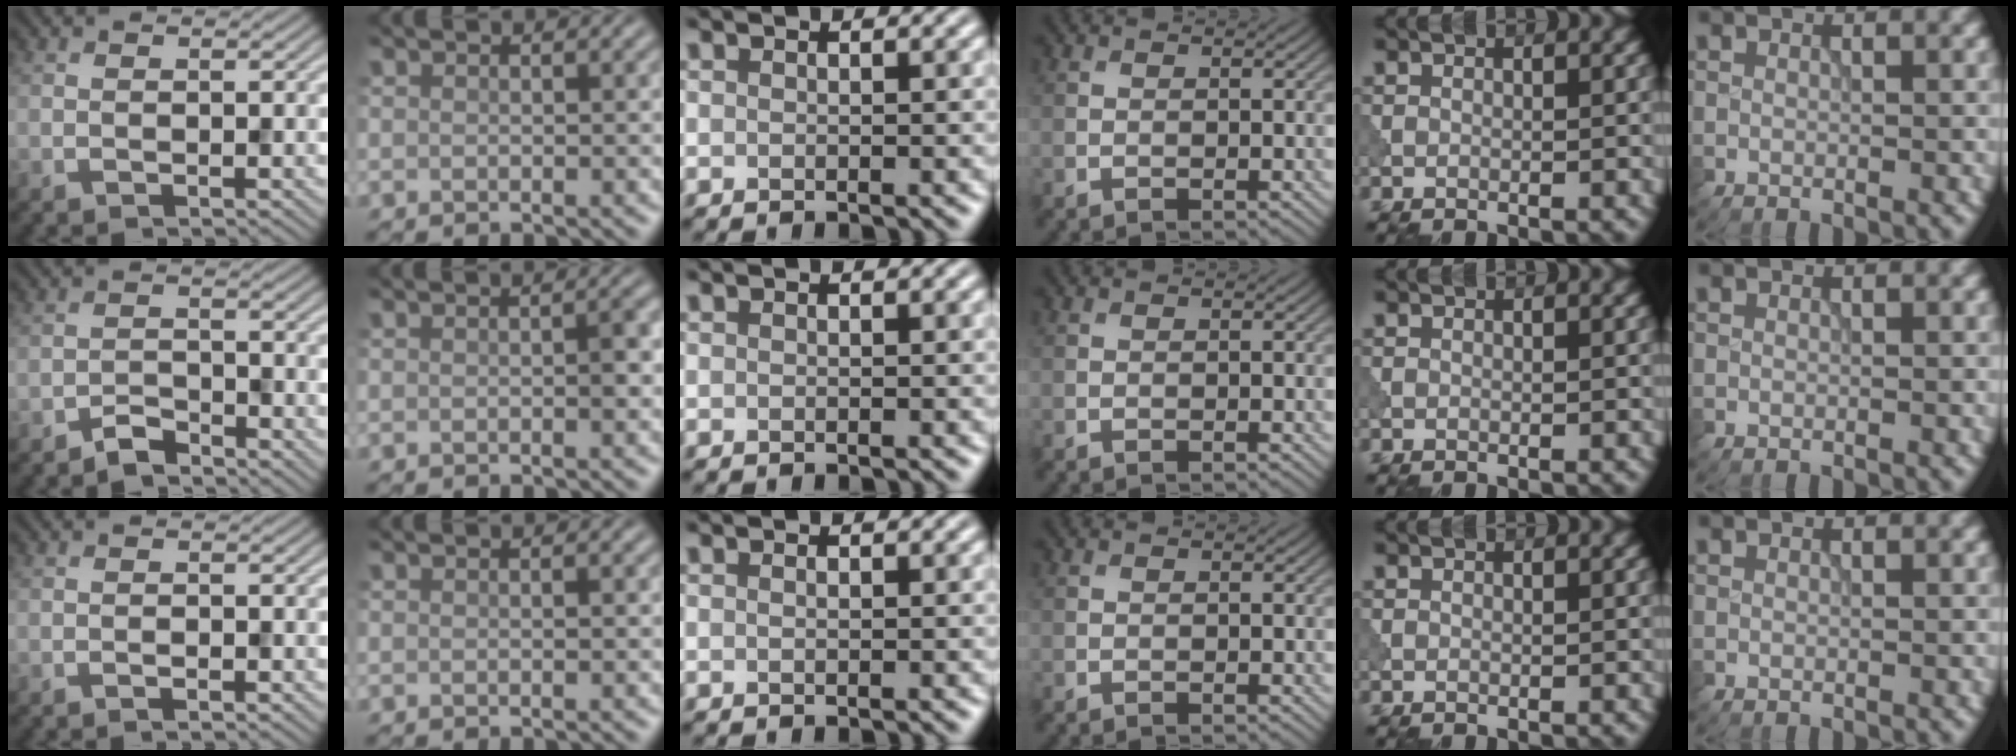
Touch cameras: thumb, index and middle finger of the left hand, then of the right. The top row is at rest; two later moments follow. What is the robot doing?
{"motion": "shake", "object": "bell"}